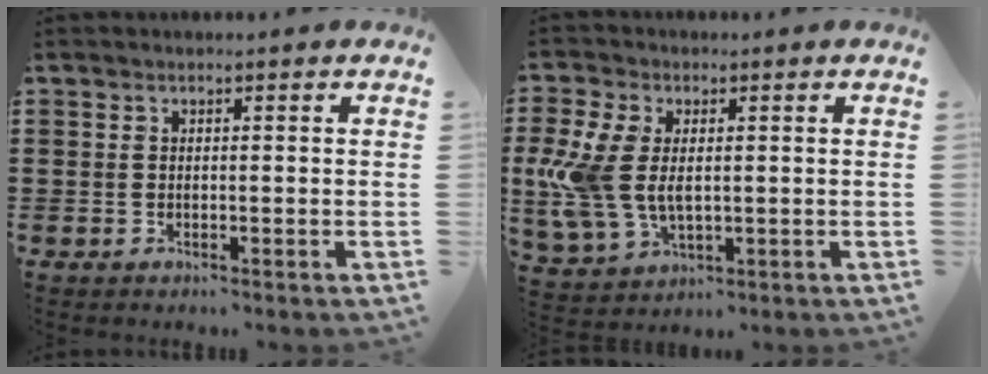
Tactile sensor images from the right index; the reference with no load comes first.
{"total": 8.5, "force": [0.5, 5.4, 6.5], "torque": [-0.176, 0.000, 0.003]}